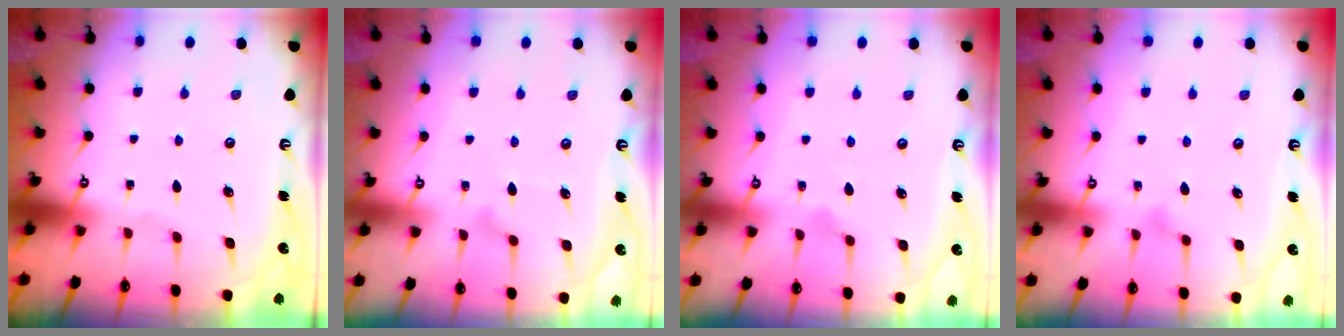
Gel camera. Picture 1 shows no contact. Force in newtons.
{"total": 8.3, "press": 8.3, "slide": 0.3}
{"total": 6.4, "press": 6.4, "slide": 0.5}
{"total": 6.1, "press": 6.1, "slide": 0.3}